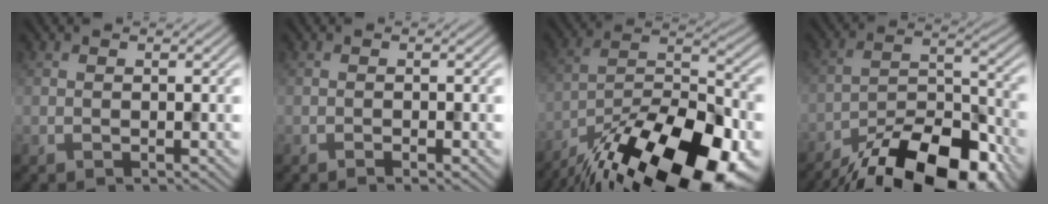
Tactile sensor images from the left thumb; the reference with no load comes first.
{"total": 0.8, "force": [-0.6, 0.0, 0.6], "torque": [-0.011, 0.000, -0.010]}
{"total": 20.8, "force": [-15.0, 7.0, 12.7], "torque": [-0.205, -0.045, -0.236]}
{"total": 18.2, "force": [-14.2, 6.7, 9.3], "torque": [-0.156, -0.033, -0.210]}